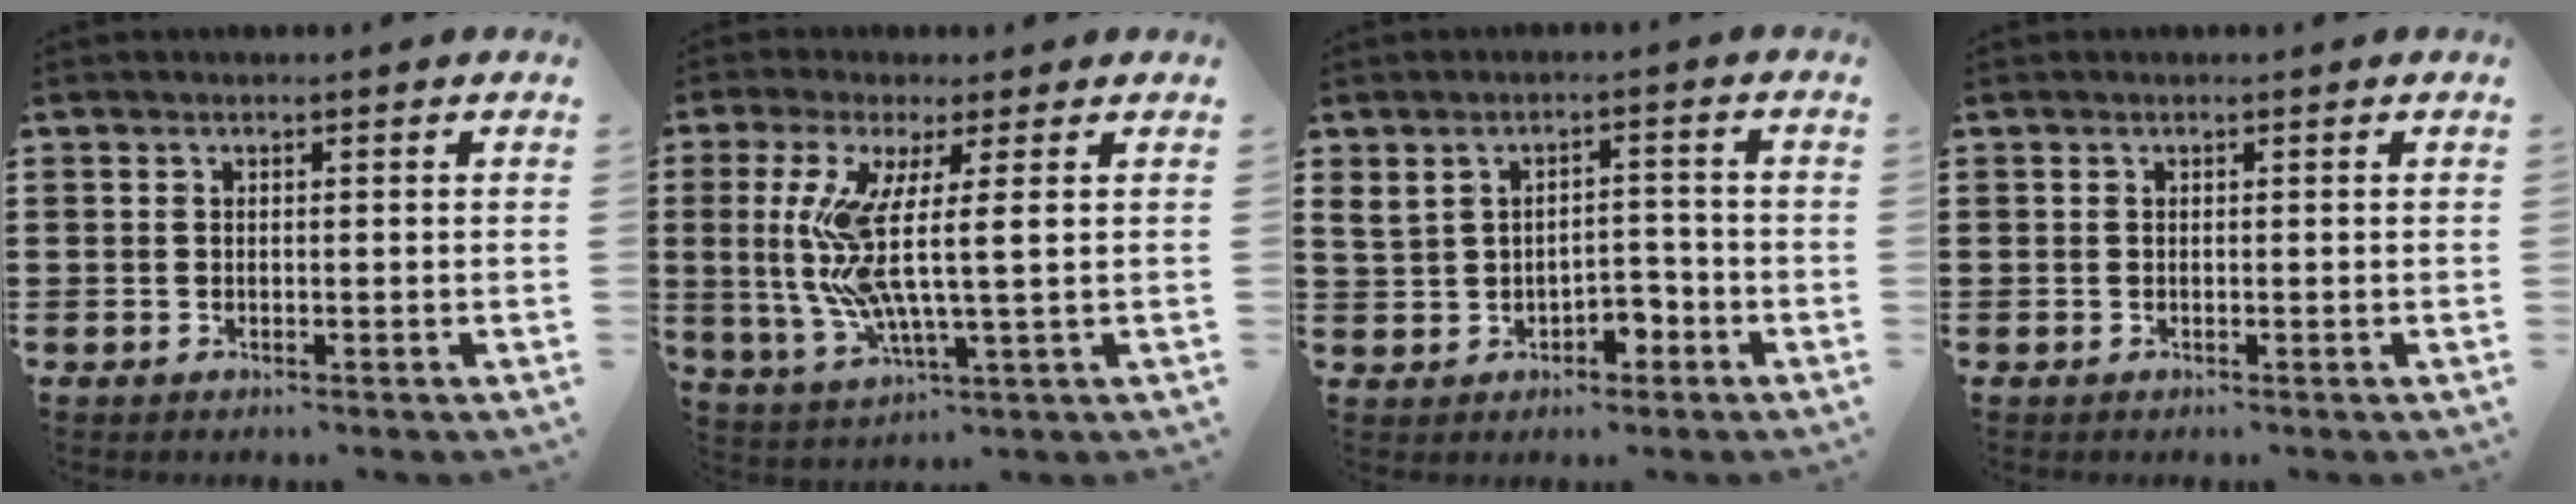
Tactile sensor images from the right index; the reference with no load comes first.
{"total": 9.7, "force": [1.7, 0.7, 9.5], "torque": [-0.216, -0.024, 0.022]}
{"total": 3.3, "force": [-0.9, 2.1, 2.4], "torque": [-0.048, 0.008, -0.021]}
{"total": 0.0}